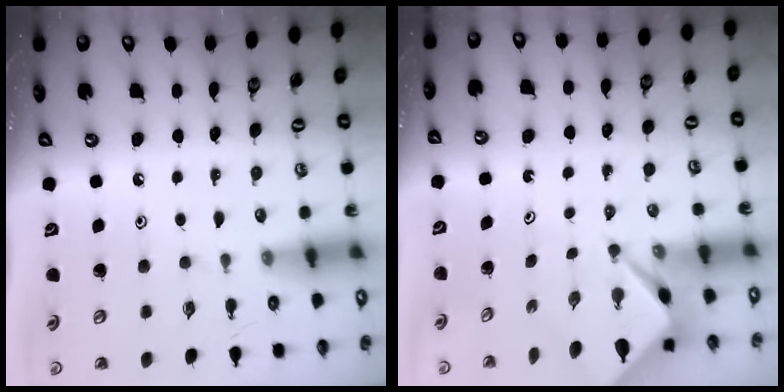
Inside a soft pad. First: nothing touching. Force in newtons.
{"total": 2.6, "press": 2.6, "slide": 0.1}